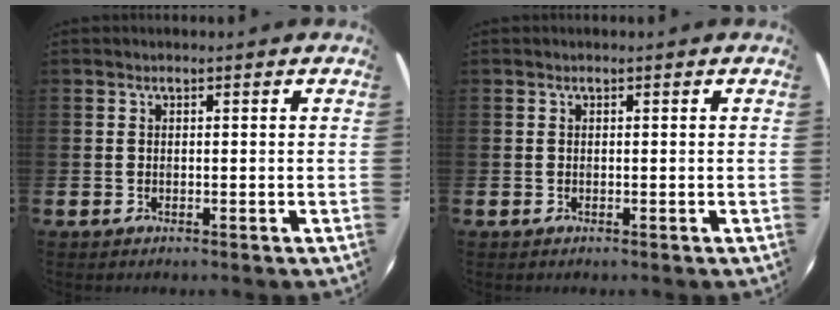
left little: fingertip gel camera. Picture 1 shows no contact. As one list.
[{"total": 0.0}]